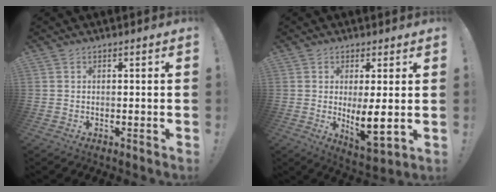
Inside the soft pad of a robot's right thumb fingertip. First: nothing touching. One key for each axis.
{"total": 8.6, "fx": 0.9, "fy": 2.7, "fz": 8.1, "tx": -0.113, "ty": -0.029, "tz": 0.018}